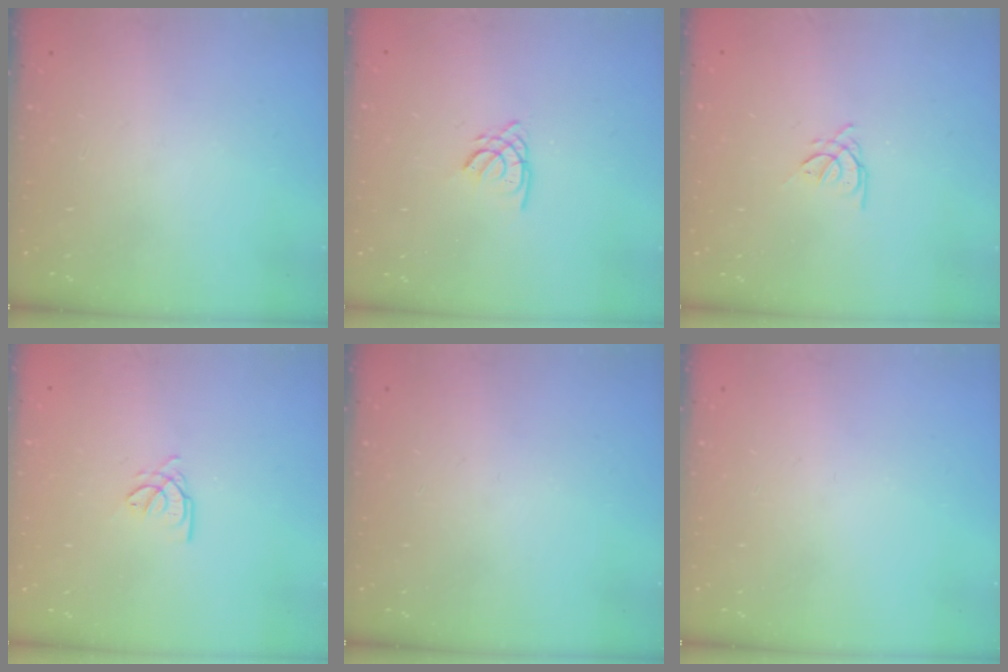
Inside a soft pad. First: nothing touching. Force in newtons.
{"total": 2.2, "press": 2.2, "slide": 0.0}
{"total": 1.9, "press": 1.8, "slide": 0.5}
{"total": 2.6, "press": 2.6, "slide": 0.1}
{"total": 0.0}
{"total": 0.0}